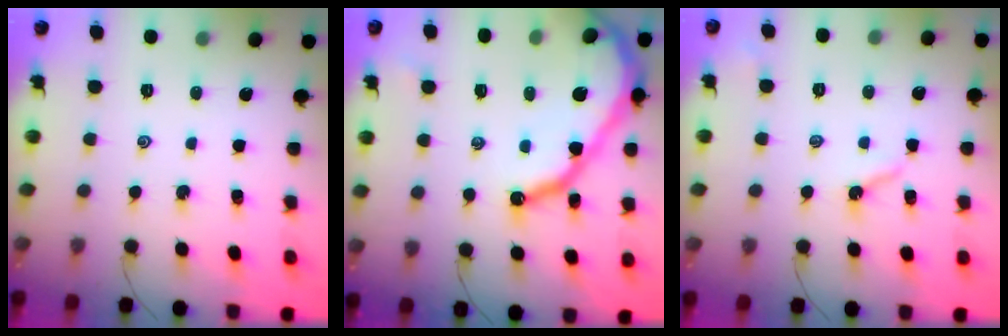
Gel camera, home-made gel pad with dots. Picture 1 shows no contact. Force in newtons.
{"total": 17.2, "press": 17.1, "slide": 1.5}
{"total": 3.7, "press": 3.7, "slide": 0.4}